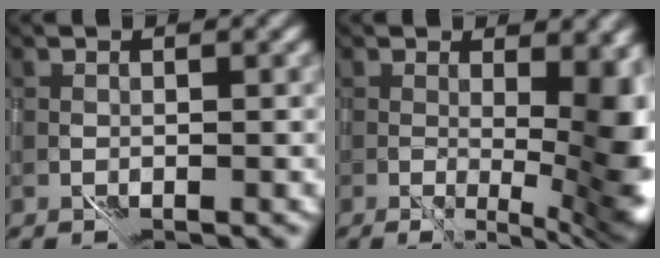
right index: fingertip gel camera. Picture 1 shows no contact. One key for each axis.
{"total": 11.5, "fx": 1.0, "fy": 3.9, "fz": 10.8, "tx": -0.093, "ty": 0.010, "tz": 0.027}